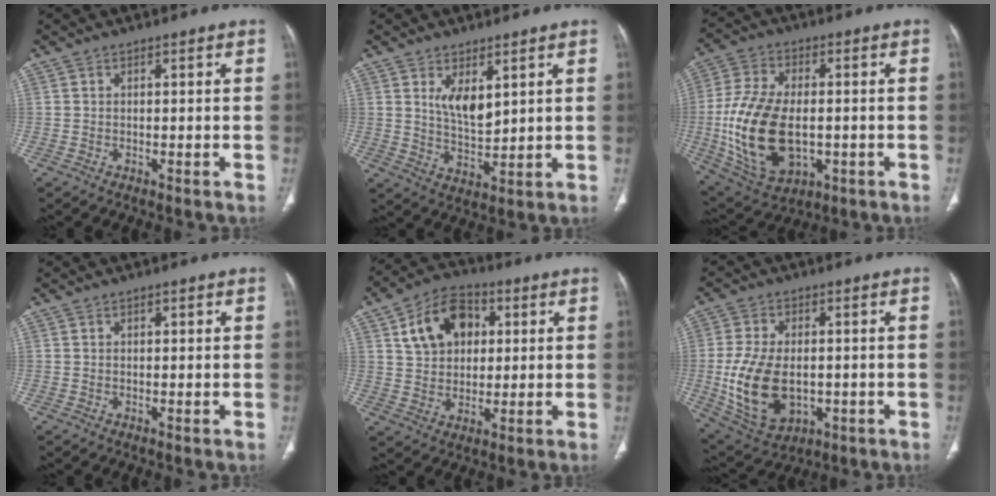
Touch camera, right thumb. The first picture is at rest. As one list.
[{"total": 6.6, "force": [2.9, 3.1, 5.1], "torque": [-0.079, -0.030, 0.062]}, {"total": 19.2, "force": [-2.3, 11.2, 15.5], "torque": [-0.307, -0.004, -0.025]}, {"total": 0.8, "force": [0.5, 0.3, 0.6], "torque": [-0.006, 0.000, 0.007]}, {"total": 12.8, "force": [4.1, 9.1, 8.1], "torque": [-0.108, 0.004, 0.066]}, {"total": 15.1, "force": [-1.9, 9.4, 11.7], "torque": [-0.218, -0.006, -0.012]}]